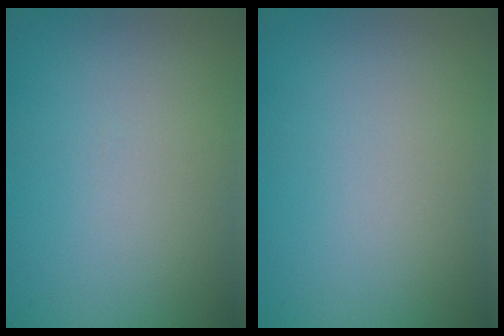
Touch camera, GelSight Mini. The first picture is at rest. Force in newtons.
{"total": 0.0}